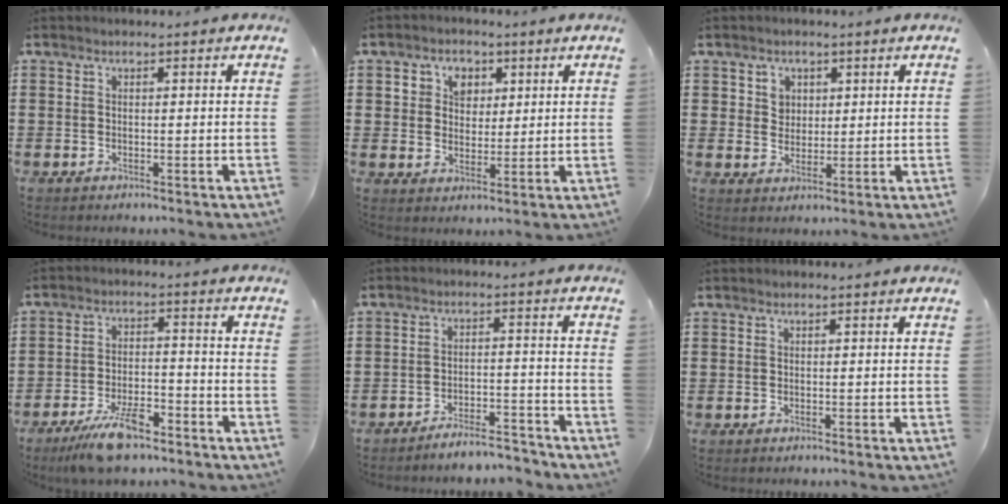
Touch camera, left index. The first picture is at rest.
{"total": 4.3, "force": [2.1, 3.5, 1.3], "torque": [-0.035, 0.012, 0.033]}
{"total": 2.9, "force": [1.3, 2.6, 0.5], "torque": [-0.014, 0.005, 0.022]}
{"total": 7.5, "force": [-5.4, 2.2, 4.6], "torque": [-0.089, 0.005, -0.099]}
{"total": 4.7, "force": [-4.6, 0.1, 1.0], "torque": [-0.016, 0.002, -0.090]}
{"total": 0.0}